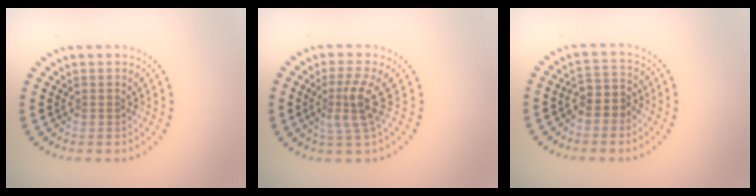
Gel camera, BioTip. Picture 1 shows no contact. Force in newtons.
{"total": 3.1, "press": 2.2, "slide": 2.1}
{"total": 2.6, "press": 2.3, "slide": 1.2}